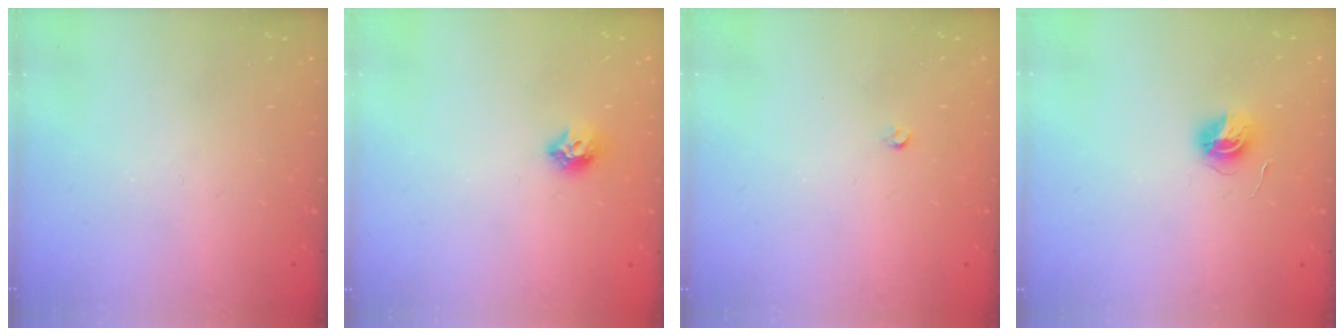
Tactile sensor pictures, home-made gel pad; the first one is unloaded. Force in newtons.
{"total": 8.2, "press": 8.2, "slide": 0.3}
{"total": 2.6, "press": 2.5, "slide": 0.4}
{"total": 5.6, "press": 5.6, "slide": 0.6}